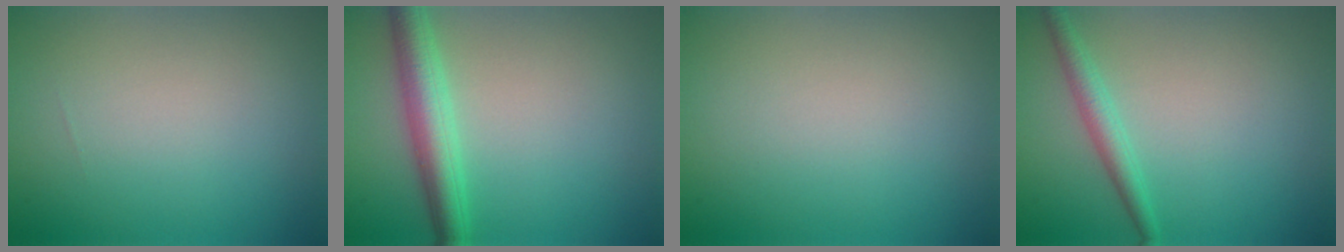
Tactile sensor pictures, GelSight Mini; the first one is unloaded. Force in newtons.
{"total": 4.3, "press": 4.3, "slide": 0.1}
{"total": 0.0}
{"total": 2.1, "press": 2.1, "slide": 0.1}